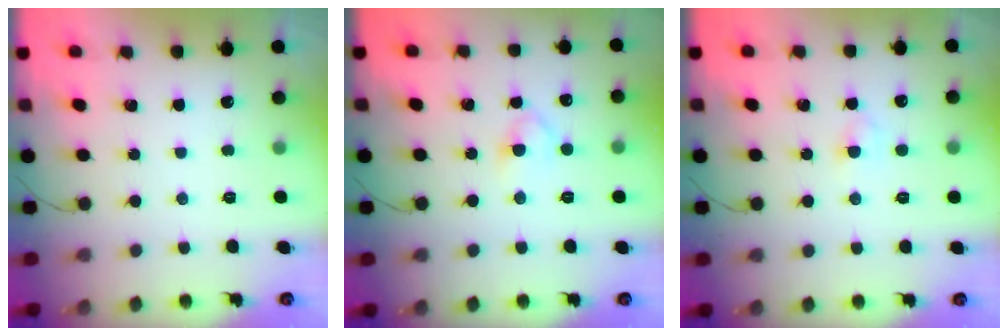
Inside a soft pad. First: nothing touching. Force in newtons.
{"total": 2.9, "press": 2.6, "slide": 1.3}
{"total": 2.7, "press": 2.6, "slide": 1.0}